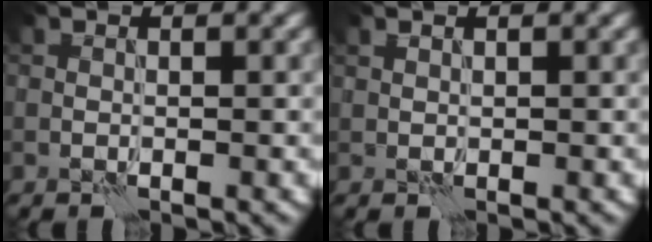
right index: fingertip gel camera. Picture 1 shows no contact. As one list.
[{"total": 0.0}]